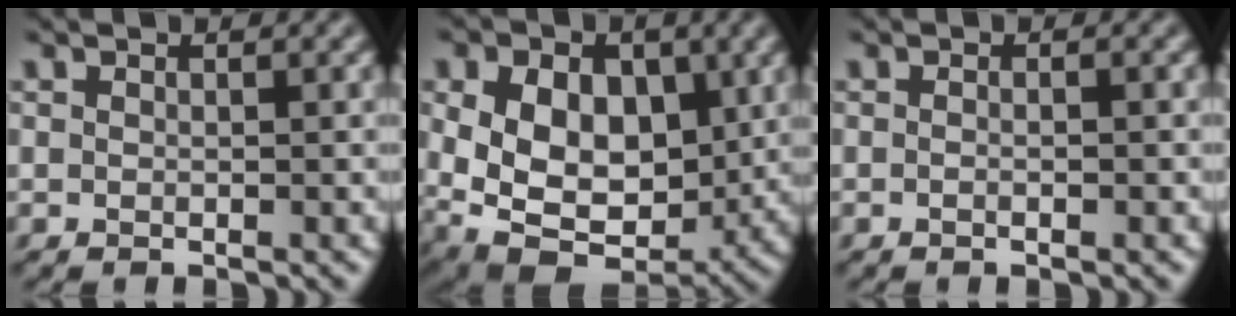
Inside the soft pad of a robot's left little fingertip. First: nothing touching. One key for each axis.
{"total": 12.7, "fx": 0.4, "fy": 9.0, "fz": 8.9, "tx": -0.137, "ty": -0.005, "tz": 0.004}
{"total": 0.9, "fx": -0.5, "fy": 0.0, "fz": 0.8, "tx": -0.012, "ty": 0.003, "tz": -0.011}